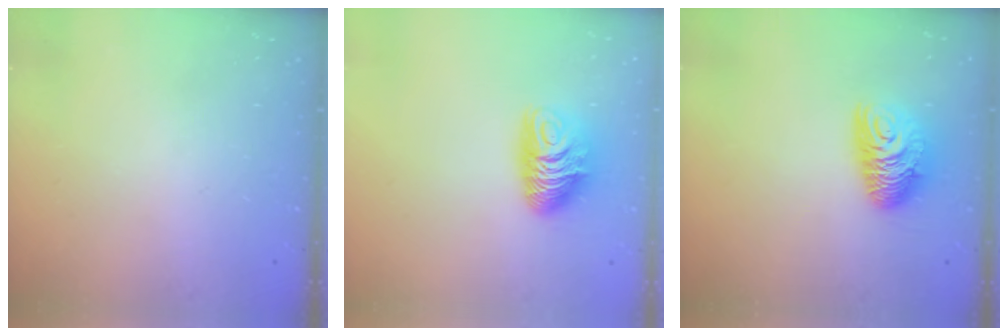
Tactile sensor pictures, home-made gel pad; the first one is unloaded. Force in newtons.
{"total": 10.7, "press": 10.6, "slide": 0.7}
{"total": 10.1, "press": 10.1, "slide": 0.6}